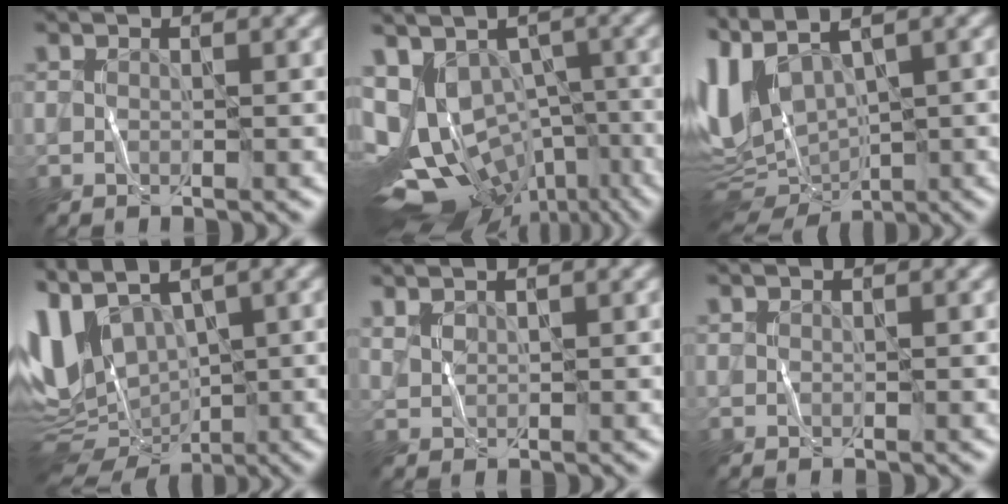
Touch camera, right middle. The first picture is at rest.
{"total": 13.1, "force": [-1.5, 8.6, 9.7], "torque": [-0.193, -0.004, 0.035]}
{"total": 8.6, "force": [1.7, 3.3, 7.7], "torque": [-0.189, 0.001, 0.054]}
{"total": 9.9, "force": [1.8, 5.2, 8.2], "torque": [-0.179, 0.001, 0.040]}
{"total": 2.0, "force": [1.8, -0.7, -0.2], "torque": [-0.005, 0.006, 0.036]}
{"total": 0.0}